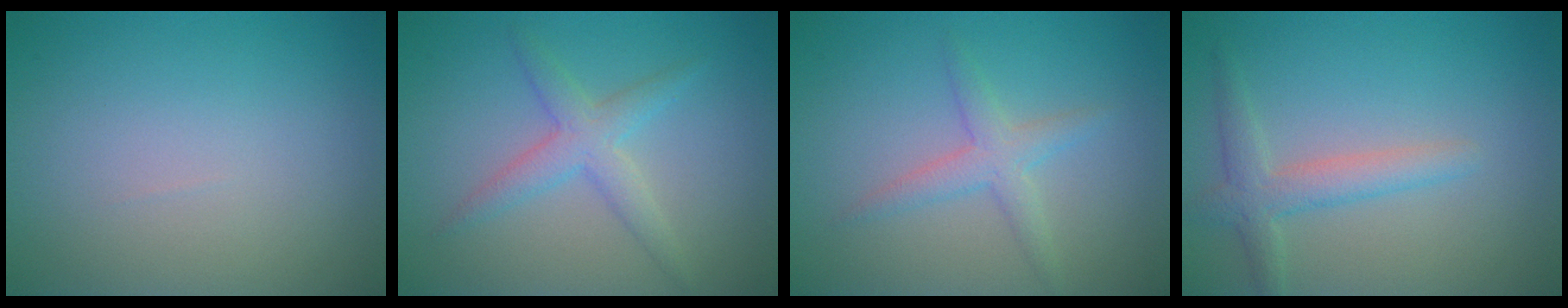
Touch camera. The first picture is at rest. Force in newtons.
{"total": 2.9, "press": 2.9, "slide": 0.0}
{"total": 2.4, "press": 2.4, "slide": 0.0}
{"total": 2.8, "press": 2.8, "slide": 0.1}